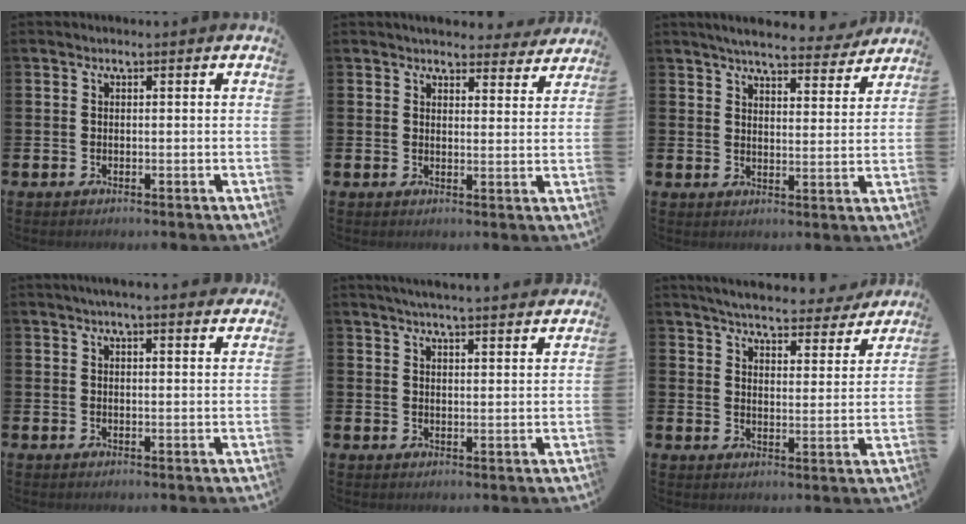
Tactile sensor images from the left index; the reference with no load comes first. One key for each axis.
{"total": 4.4, "fx": 4.2, "fy": 1.2, "fz": 0.4, "tx": -0.004, "ty": -0.026, "tz": 0.073}
{"total": 5.8, "fx": 5.5, "fy": 0.9, "fz": 1.7, "tx": -0.034, "ty": -0.033, "tz": 0.093}
{"total": 3.3, "fx": 3.2, "fy": 0.0, "fz": 0.9, "tx": -0.017, "ty": -0.013, "tz": 0.056}
{"total": 4.6, "fx": 4.5, "fy": -0.6, "fz": 0.8, "tx": -0.026, "ty": -0.023, "tz": 0.079}
{"total": 5.5, "fx": 5.3, "fy": 0.8, "fz": 1.3, "tx": -0.037, "ty": -0.039, "tz": 0.089}